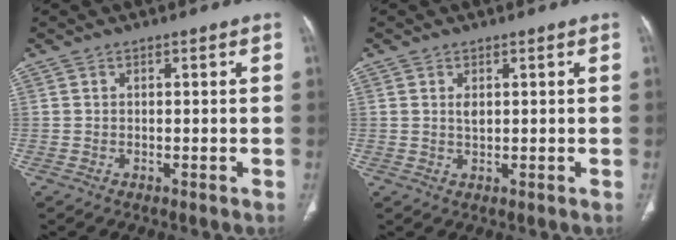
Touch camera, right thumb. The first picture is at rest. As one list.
[{"total": 1.6, "force": [0.5, 0.8, 1.2], "torque": [-0.022, -0.002, 0.013]}]